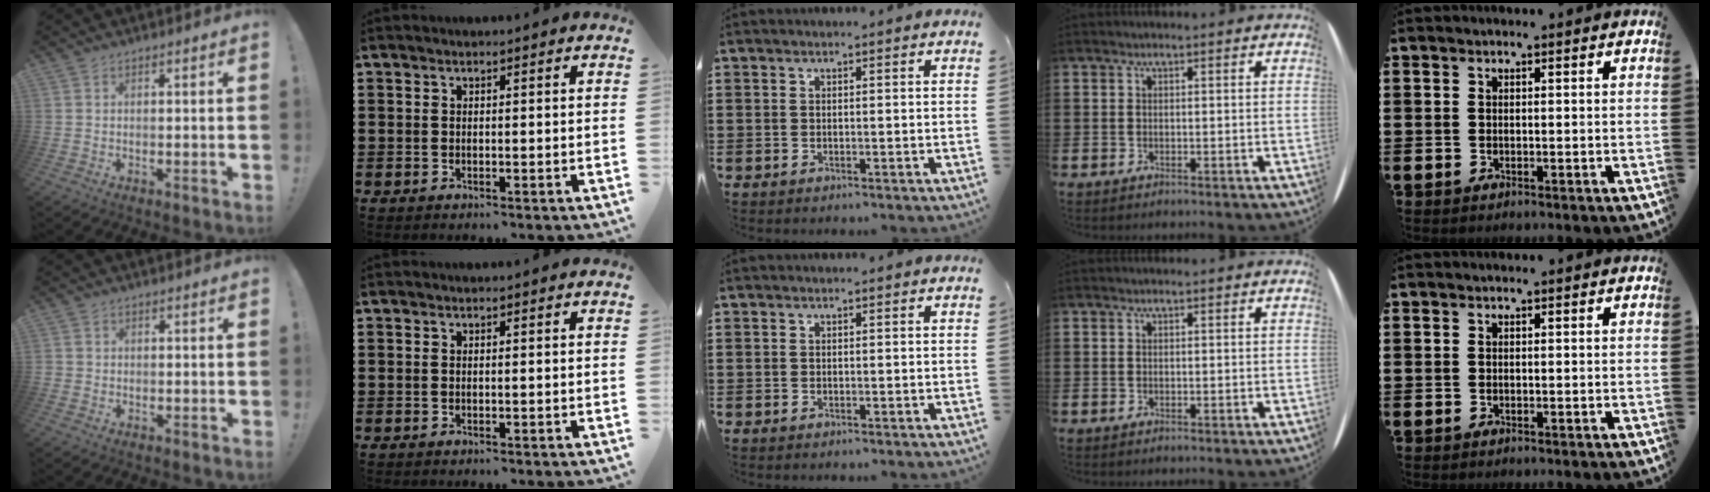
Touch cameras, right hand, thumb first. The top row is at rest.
{"thumb": {"total": 1.0, "force": [-0.2, 1.0, 0.1], "torque": [-0.004, 0.003, -0.003]}}